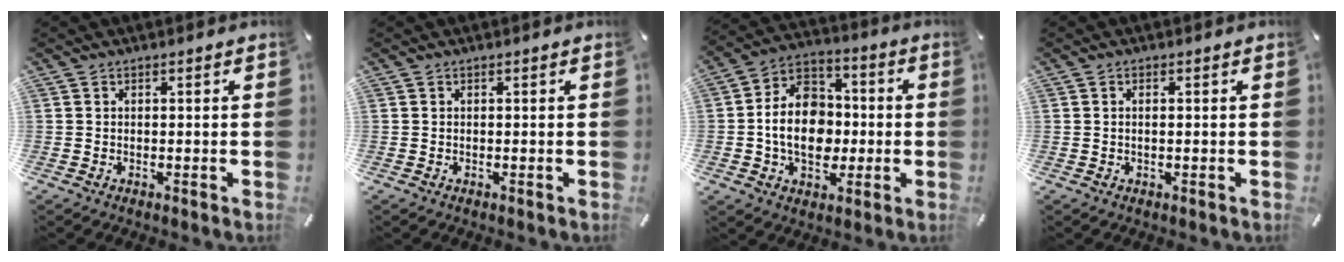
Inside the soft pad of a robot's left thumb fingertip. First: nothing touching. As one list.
[{"total": 0.0}, {"total": 13.8, "force": [-2.2, 10.8, 8.3], "torque": [-0.157, 0.022, -0.036]}, {"total": 1.0, "force": [0.0, 0.3, 1.0], "torque": [-0.019, 0.001, -0.001]}]